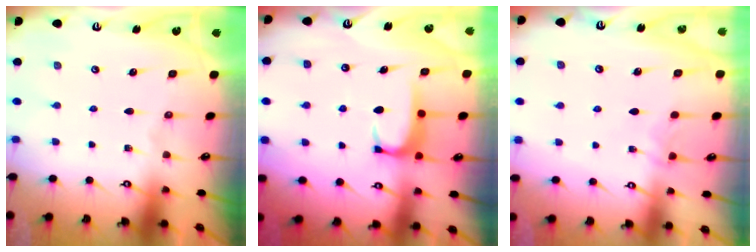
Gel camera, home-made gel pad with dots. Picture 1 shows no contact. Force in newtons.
{"total": 1.7, "press": 1.6, "slide": 0.5}
{"total": 2.6, "press": 2.6, "slide": 0.3}